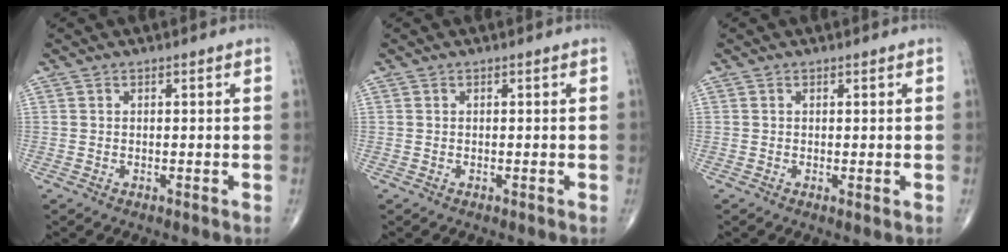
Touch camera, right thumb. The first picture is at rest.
{"total": 0.0}
{"total": 0.6, "force": [0.0, 0.1, 0.6], "torque": [-0.013, -0.004, -0.002]}